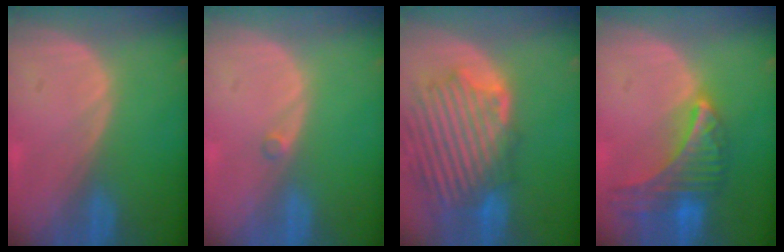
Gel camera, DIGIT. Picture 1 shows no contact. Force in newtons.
{"total": 0.6, "press": 0.6, "slide": 0.1}
{"total": 12.2, "press": 11.4, "slide": 4.3}
{"total": 9.0, "press": 7.9, "slide": 4.3}